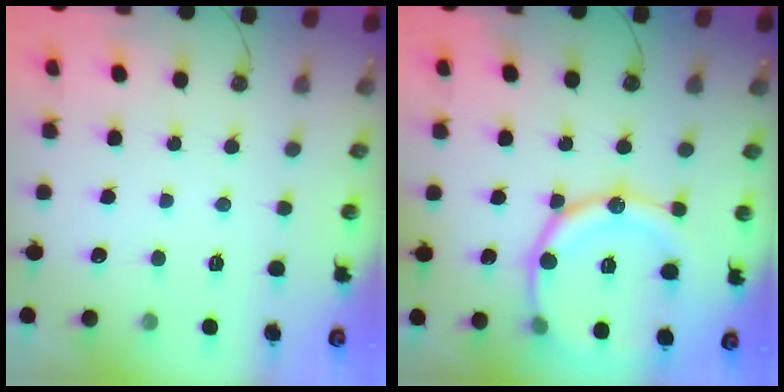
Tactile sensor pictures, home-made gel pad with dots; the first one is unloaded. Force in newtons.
{"total": 18.7, "press": 18.4, "slide": 3.3}